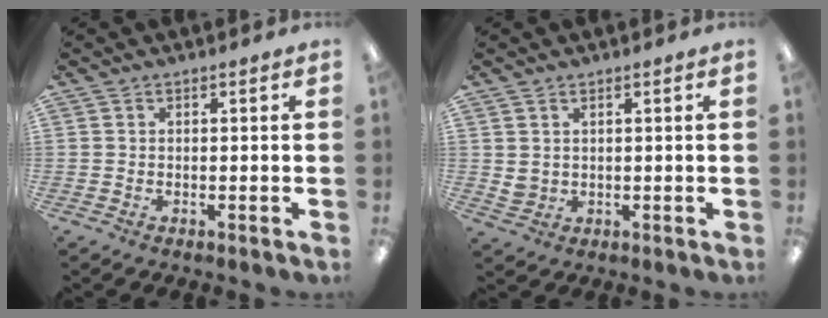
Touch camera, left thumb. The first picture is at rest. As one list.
[{"total": 2.6, "force": [1.3, 2.1, 0.7], "torque": [-0.008, -0.002, 0.024]}]